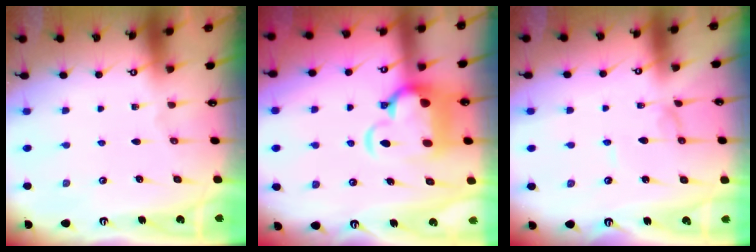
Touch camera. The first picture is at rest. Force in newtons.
{"total": 5.8, "press": 5.6, "slide": 1.6}
{"total": 1.3, "press": 1.3, "slide": 0.0}